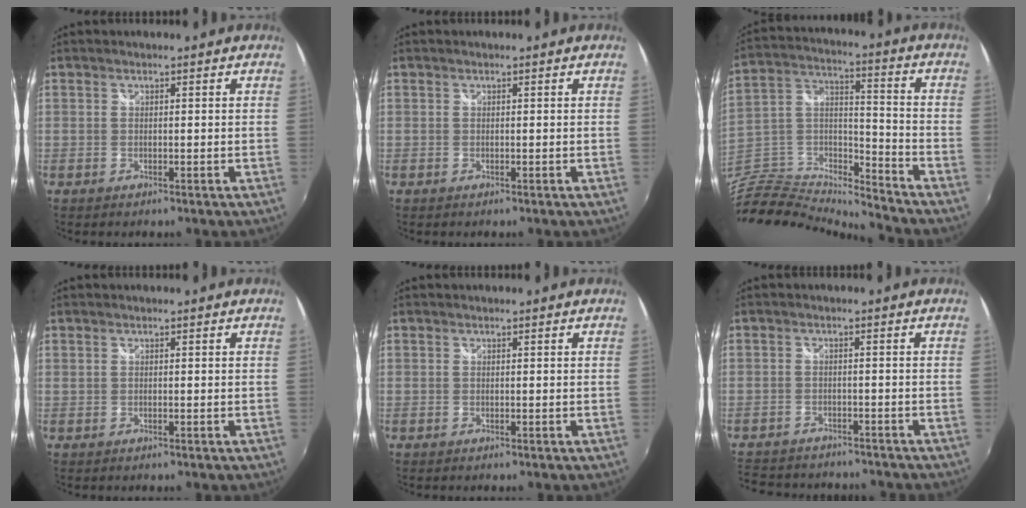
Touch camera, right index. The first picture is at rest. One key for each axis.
{"total": 0.0}
{"total": 14.7, "fx": -13.9, "fy": 2.1, "fz": 4.3, "tx": -0.107, "ty": 0.017, "tz": -0.281}
{"total": 0.0}
{"total": 0.0}
{"total": 12.4, "fx": -10.6, "fy": 5.1, "fz": 3.9, "tx": -0.108, "ty": 0.003, "tz": -0.157}